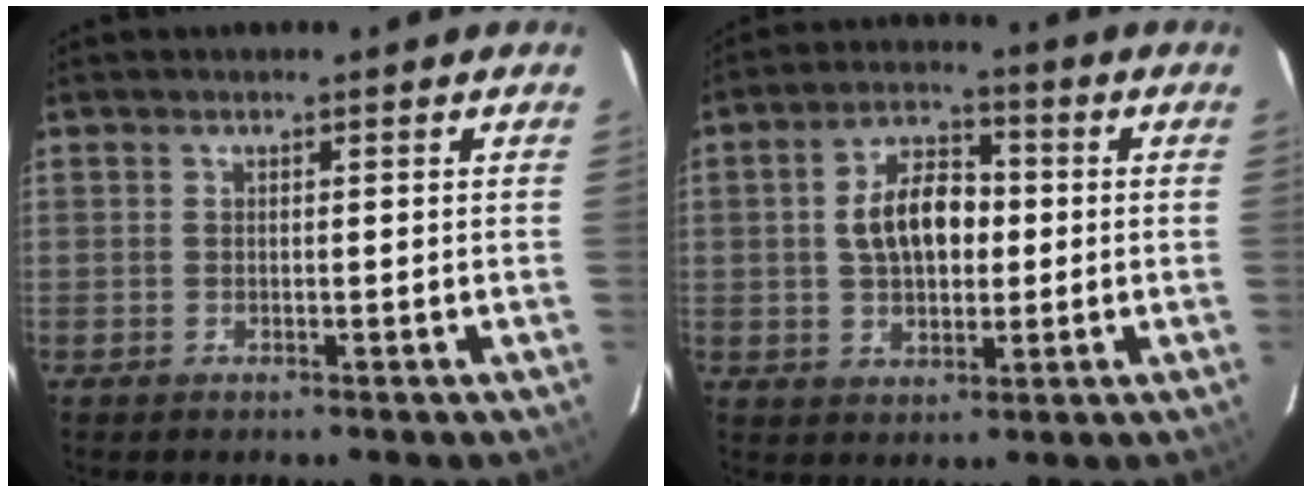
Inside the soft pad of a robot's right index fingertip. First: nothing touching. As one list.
[{"total": 10.1, "force": [0.5, 6.1, 8.0], "torque": [-0.146, 0.024, 0.014]}]